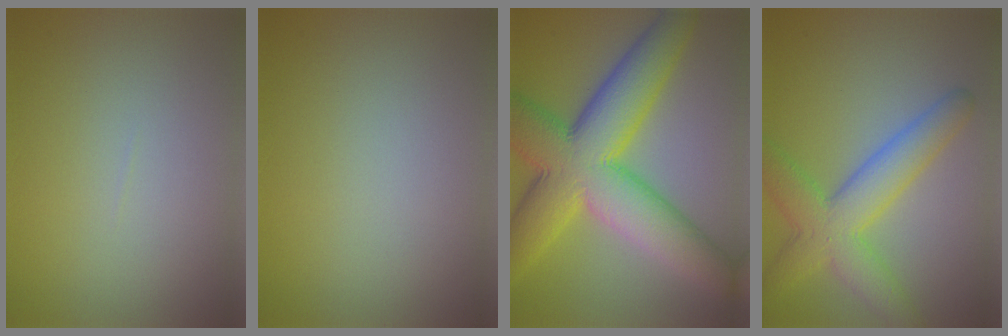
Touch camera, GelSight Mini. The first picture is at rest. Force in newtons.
{"total": 0.0}
{"total": 12.7, "press": 12.7, "slide": 0.2}
{"total": 4.8, "press": 4.8, "slide": 0.2}